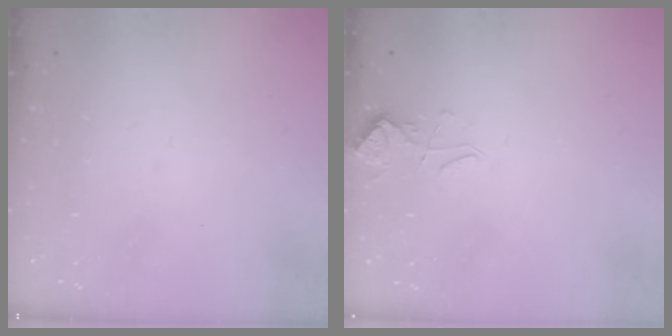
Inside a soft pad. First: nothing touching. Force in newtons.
{"total": 2.8, "press": 2.8, "slide": 0.5}